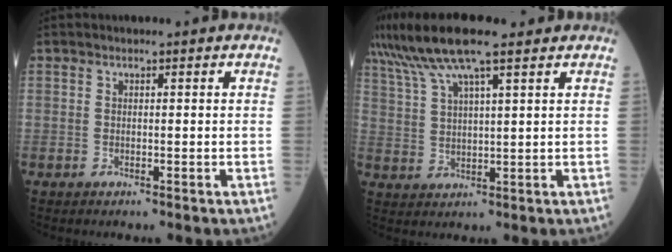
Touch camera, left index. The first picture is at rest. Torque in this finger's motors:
{"motor_torque": [1.30, -0.84, 0.33, 0.21]}